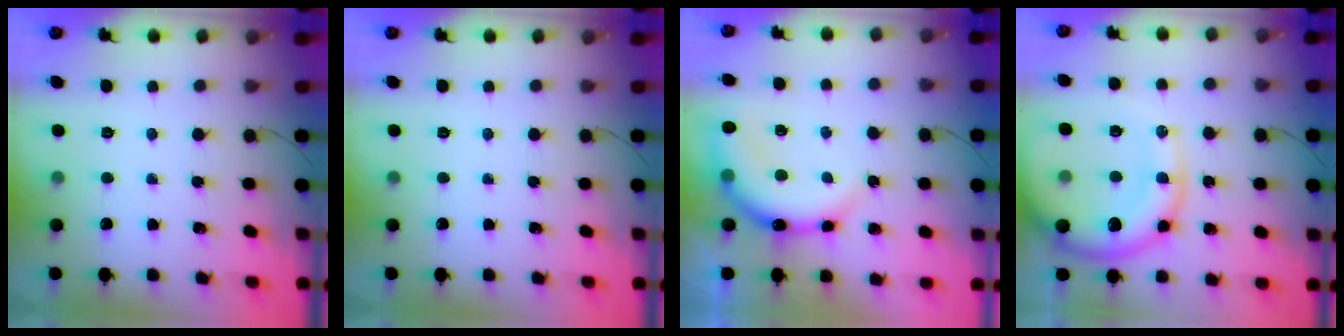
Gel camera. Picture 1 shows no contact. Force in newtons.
{"total": 0.0}
{"total": 10.9, "press": 10.8, "slide": 1.5}
{"total": 15.8, "press": 15.4, "slide": 3.6}